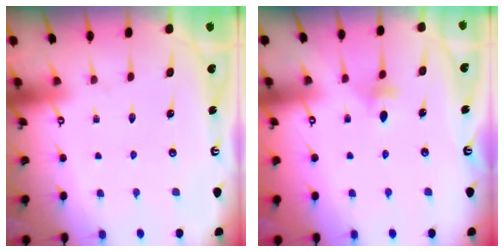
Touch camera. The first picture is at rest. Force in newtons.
{"total": 3.7, "press": 3.6, "slide": 0.5}